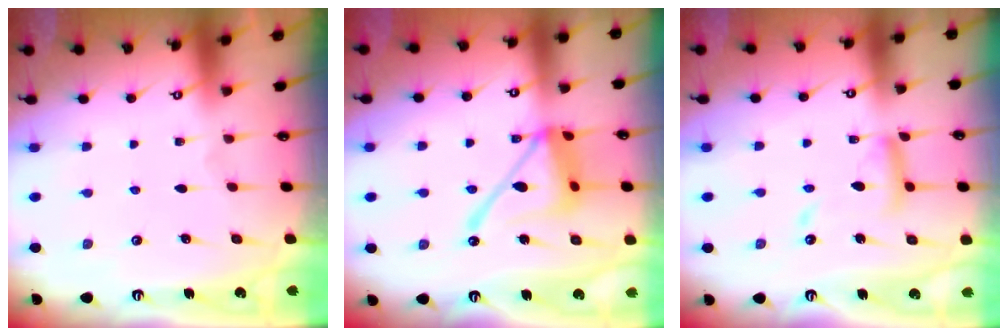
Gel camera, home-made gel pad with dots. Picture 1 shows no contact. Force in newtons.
{"total": 15.6, "press": 15.5, "slide": 1.4}
{"total": 12.4, "press": 12.3, "slide": 1.1}